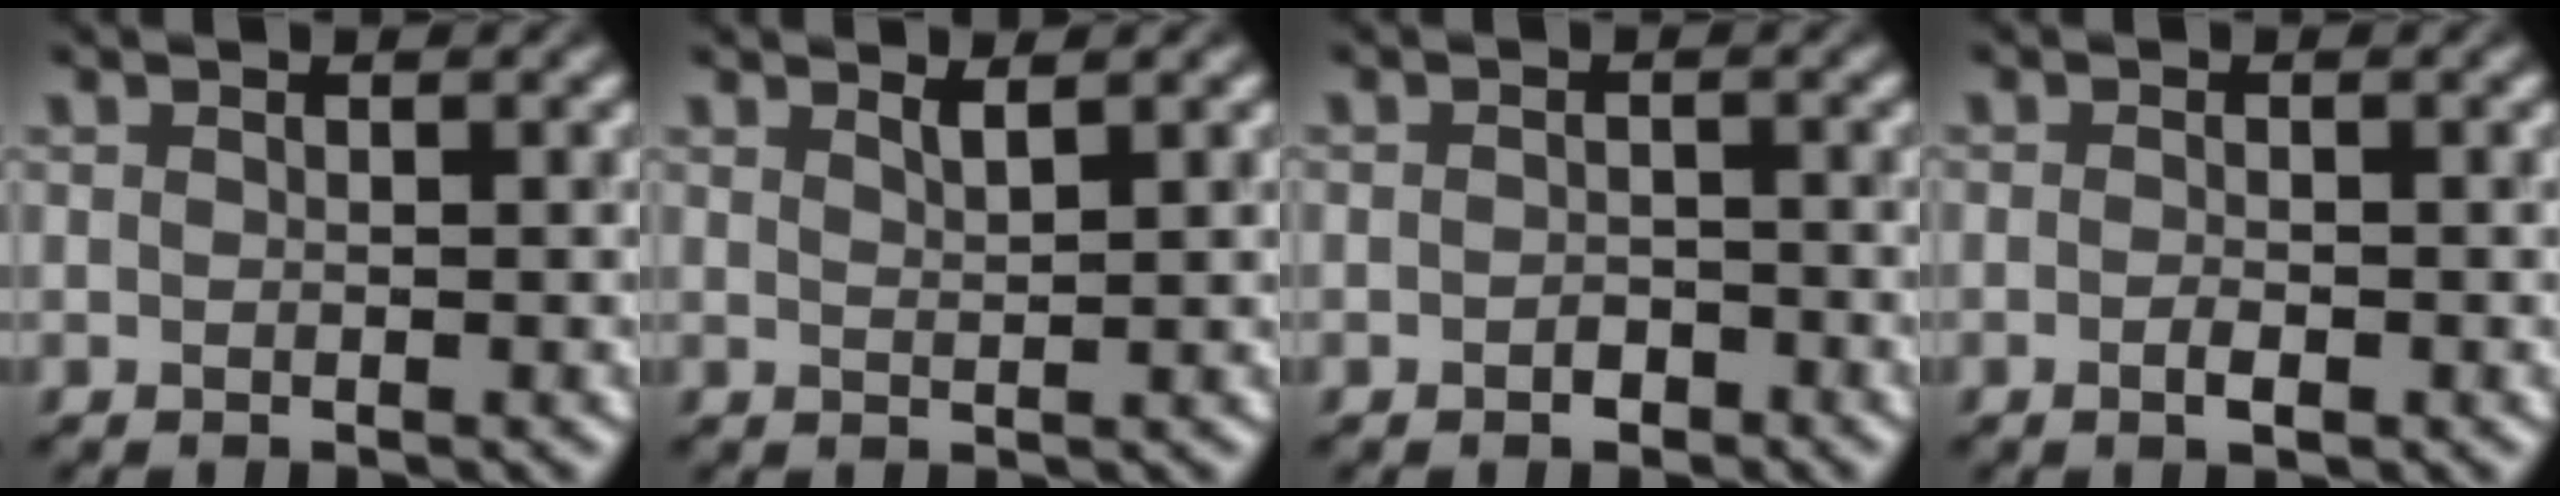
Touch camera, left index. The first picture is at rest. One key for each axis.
{"total": 1.2, "fx": 1.0, "fy": 0.2, "fz": 0.6, "tx": 0.000, "ty": 0.006, "tz": 0.016}
{"total": 1.0, "fx": -0.7, "fy": 0.6, "fz": 0.4, "tx": -0.007, "ty": 0.005, "tz": -0.014}
{"total": 1.1, "fx": -0.5, "fy": 0.4, "fz": 0.9, "tx": -0.016, "ty": 0.002, "tz": -0.008}